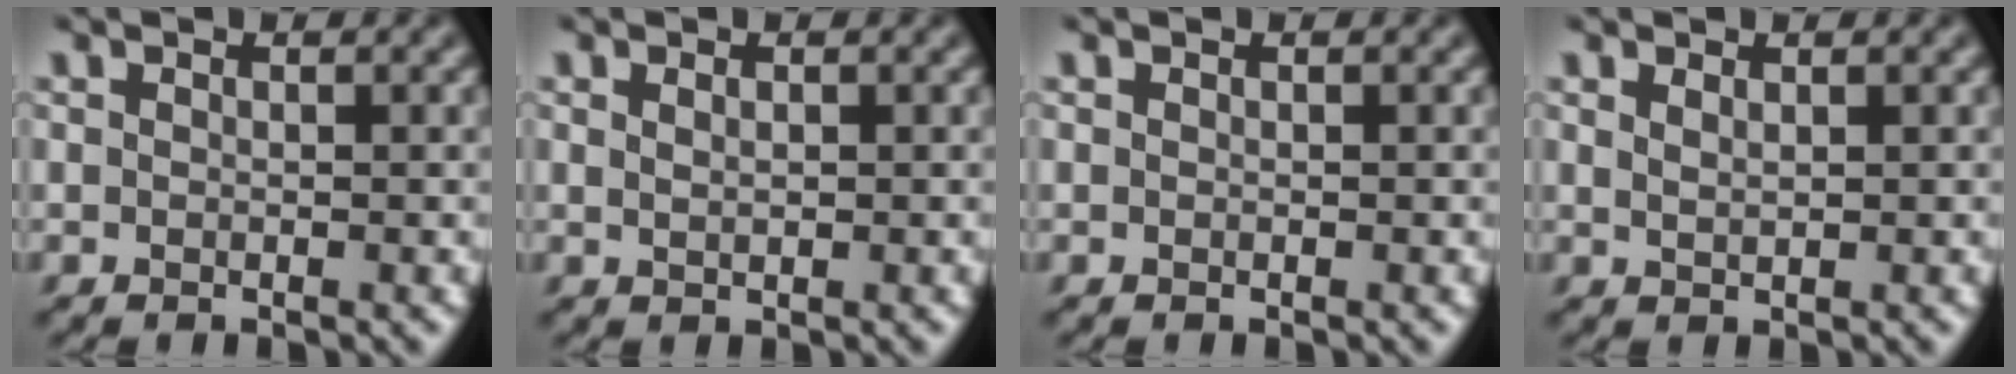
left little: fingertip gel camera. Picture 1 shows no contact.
{"total": 0.7, "force": [0.2, 0.4, 0.6], "torque": [-0.013, 0.000, 0.005]}
{"total": 0.0}
{"total": 0.7, "force": [0.5, 0.2, 0.5], "torque": [-0.016, 0.000, 0.012]}